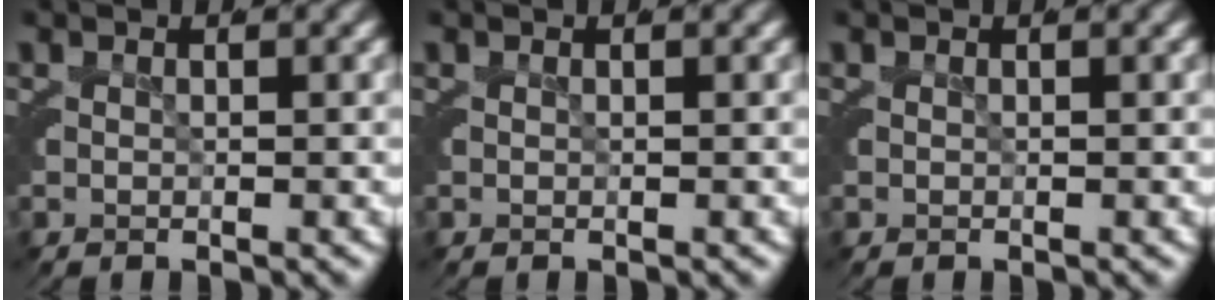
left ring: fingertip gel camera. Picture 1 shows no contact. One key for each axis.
{"total": 0.0}
{"total": 0.0}